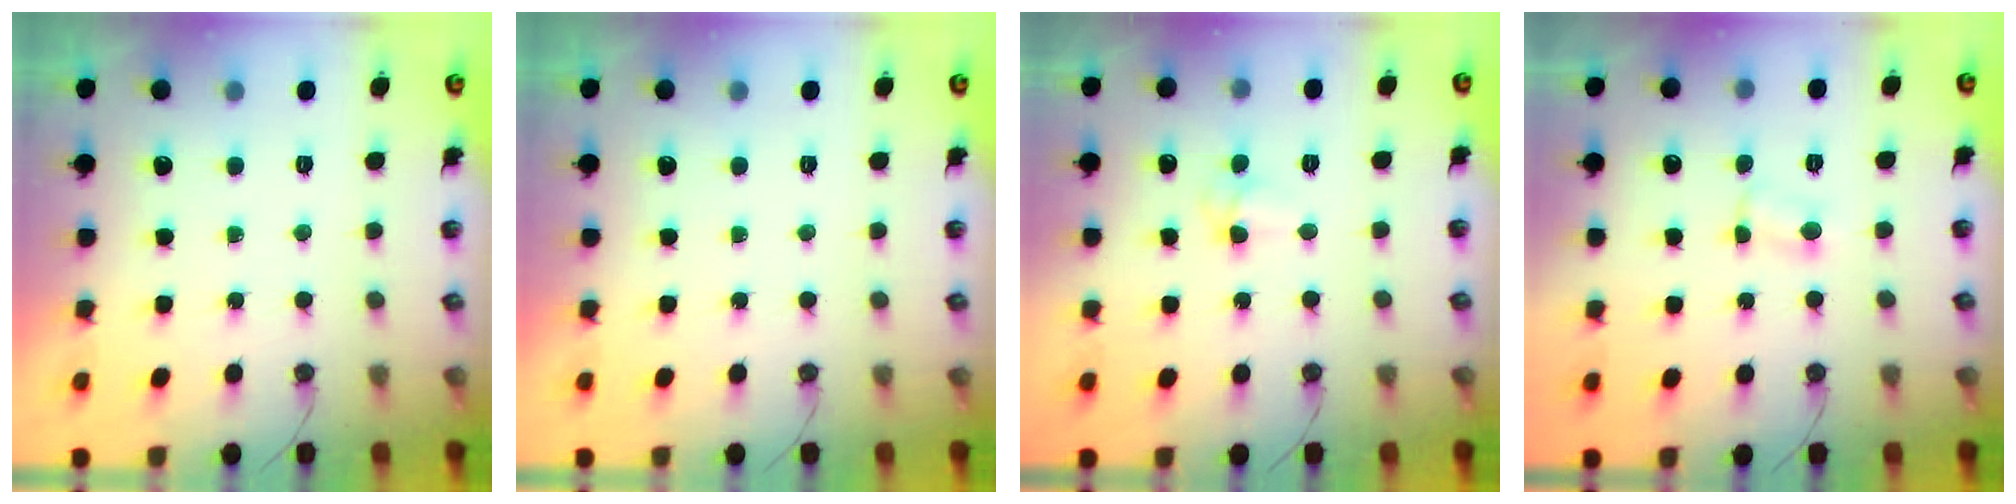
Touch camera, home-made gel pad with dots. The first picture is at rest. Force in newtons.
{"total": 0.0}
{"total": 5.0, "press": 3.3, "slide": 3.7}
{"total": 4.6, "press": 3.2, "slide": 3.4}